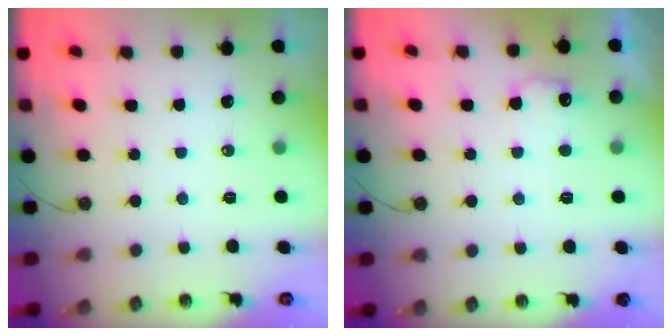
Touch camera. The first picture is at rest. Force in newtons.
{"total": 7.2, "press": 7.2, "slide": 0.6}